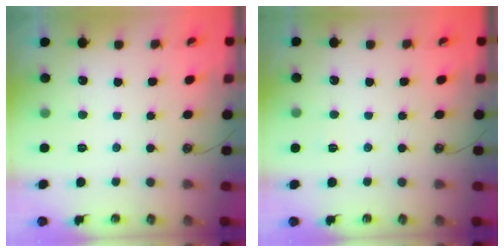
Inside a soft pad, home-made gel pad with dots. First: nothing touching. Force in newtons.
{"total": 2.5, "press": 2.5, "slide": 0.4}